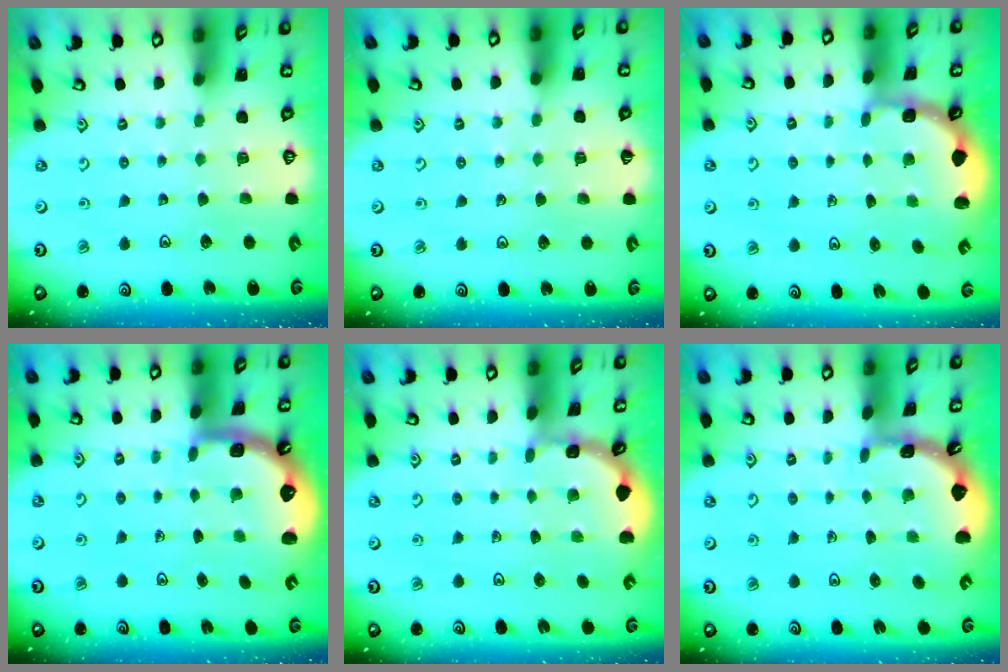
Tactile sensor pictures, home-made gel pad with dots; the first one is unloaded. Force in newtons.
{"total": 2.1, "press": 2.1, "slide": 0.4}
{"total": 1.7, "press": 1.4, "slide": 0.9}
{"total": 1.4, "press": 1.4, "slide": 0.1}
{"total": 1.7, "press": 1.7, "slide": 0.1}
{"total": 1.8, "press": 1.8, "slide": 0.1}